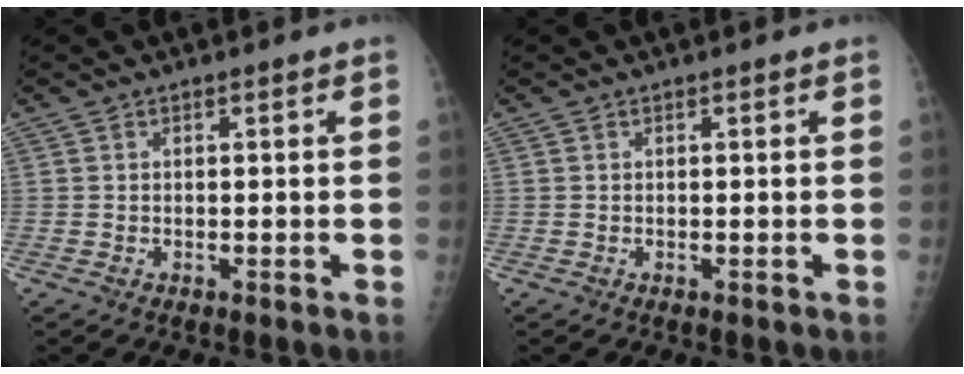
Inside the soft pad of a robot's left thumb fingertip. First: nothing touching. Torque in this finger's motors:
{"motor_torque": [-0.01, 0.02, -0.01, -0.01, 0.00]}